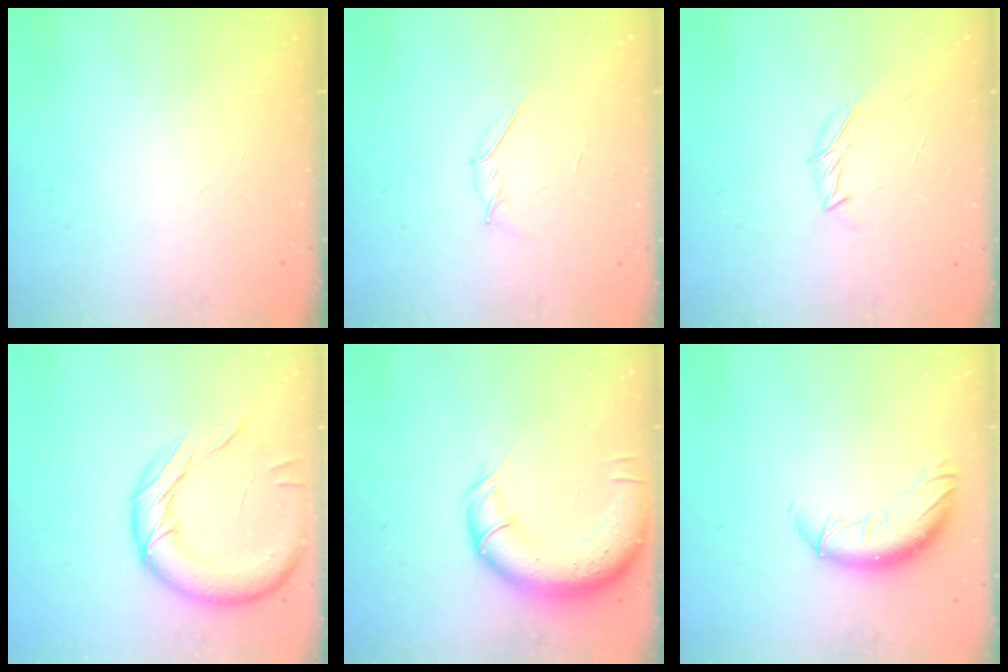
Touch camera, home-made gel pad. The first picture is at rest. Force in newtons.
{"total": 3.3, "press": 3.2, "slide": 0.8}
{"total": 6.0, "press": 5.9, "slide": 1.1}
{"total": 15.2, "press": 15.1, "slide": 1.7}
{"total": 13.7, "press": 13.3, "slide": 3.4}
{"total": 10.5, "press": 10.4, "slide": 1.7}